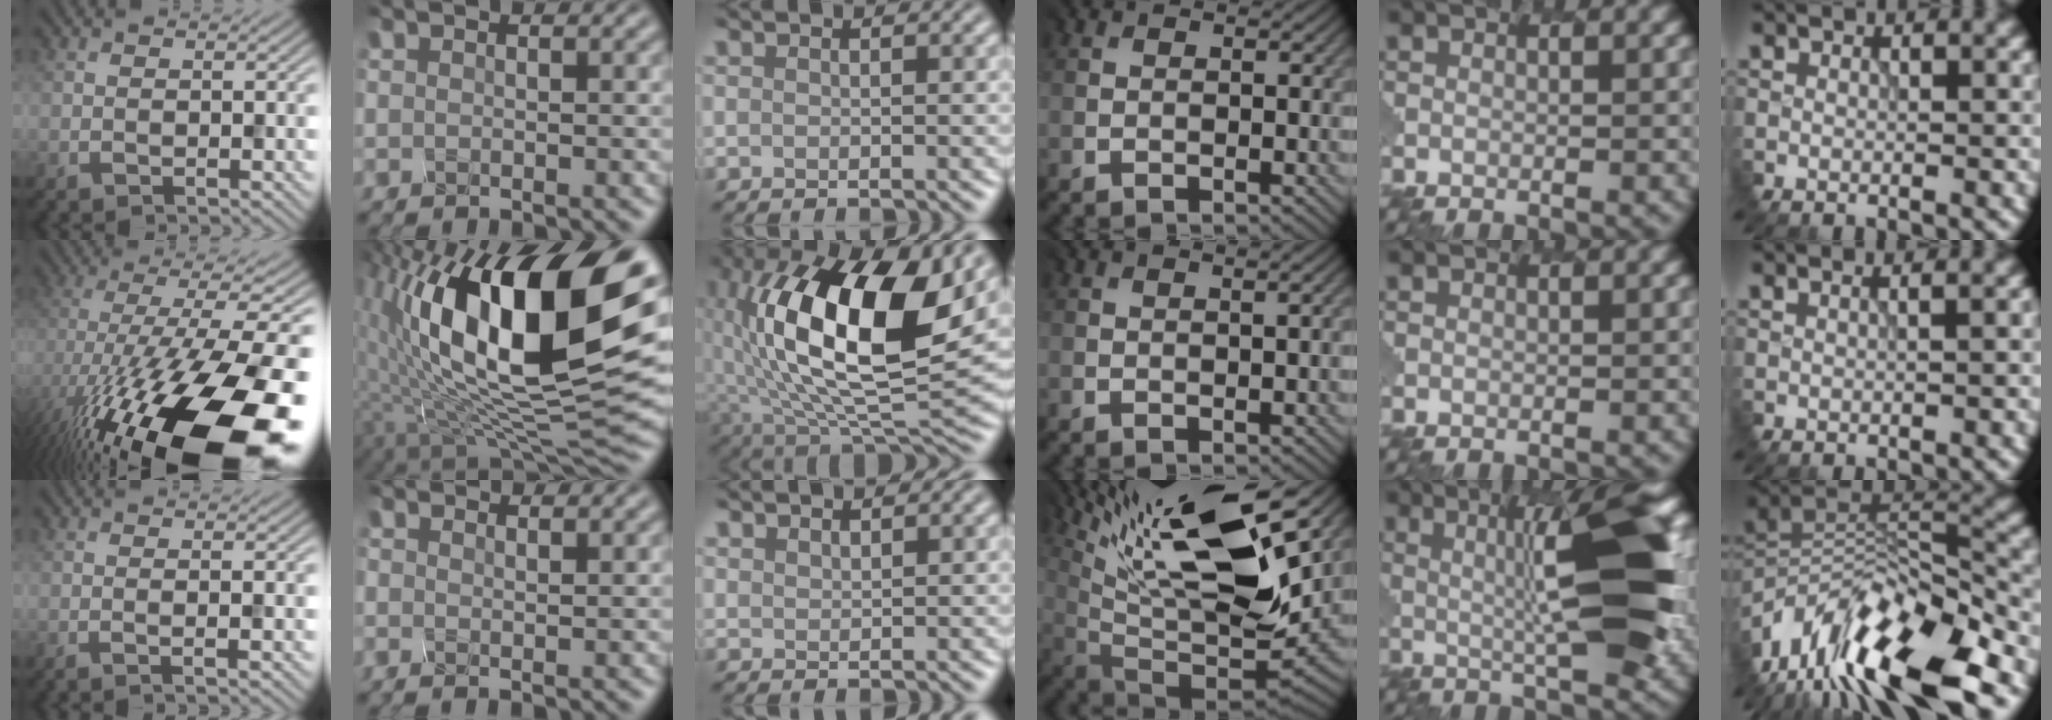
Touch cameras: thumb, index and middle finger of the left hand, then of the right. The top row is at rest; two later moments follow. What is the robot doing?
{"motion": "disassemble", "object": "hinged tin"}